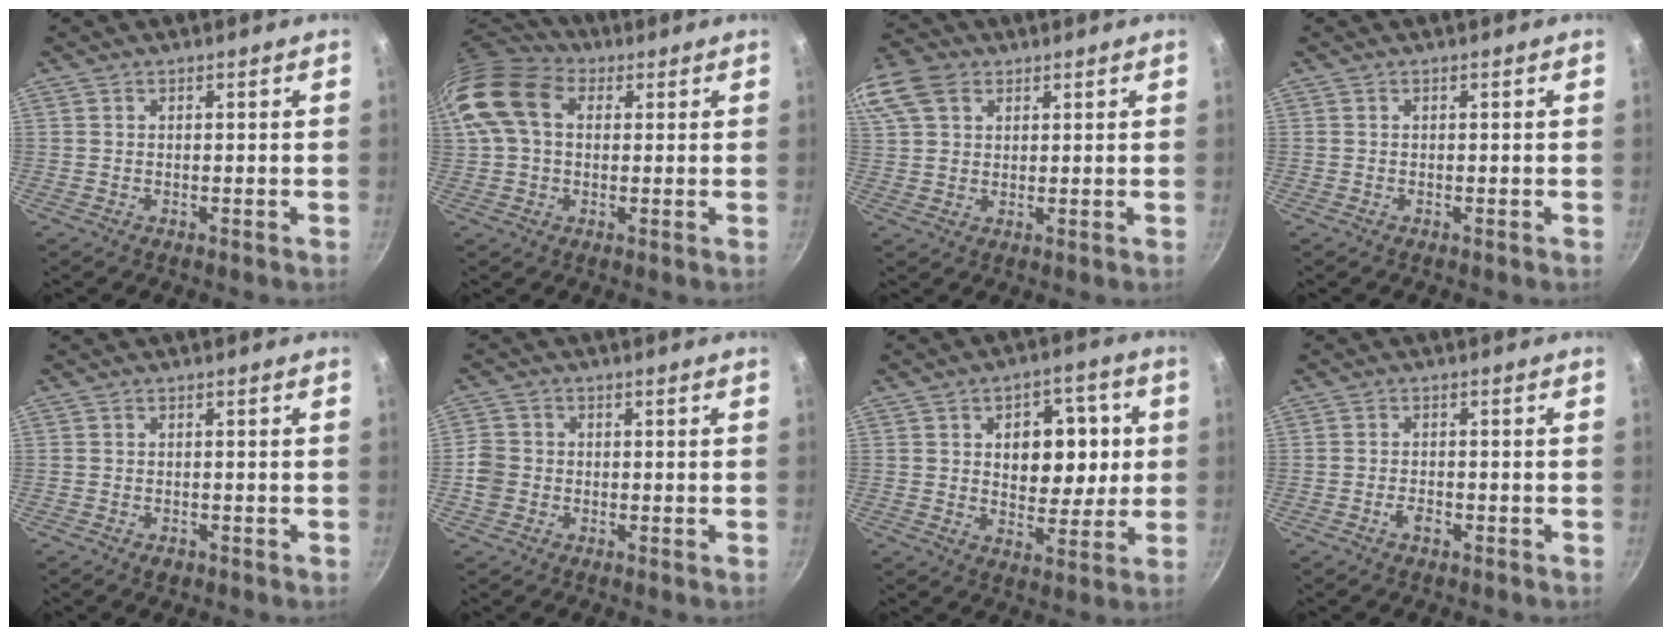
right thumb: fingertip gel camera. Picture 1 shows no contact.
{"total": 15.9, "force": [3.6, 11.2, 10.6], "torque": [-0.209, 0.027, 0.052]}
{"total": 16.0, "force": [7.1, 11.6, 8.4], "torque": [-0.203, 0.032, 0.134]}
{"total": 0.0}
{"total": 1.7, "force": [-0.9, 1.1, 0.9], "torque": [-0.015, 0.005, -0.009]}
{"total": 4.3, "force": [-1.0, 3.8, 1.8], "torque": [-0.022, 0.016, -0.023]}
{"total": 13.0, "force": [2.1, 8.8, 9.4], "torque": [-0.078, -0.005, 0.031]}
{"total": 2.3, "force": [-1.2, 1.2, 1.6], "torque": [-0.028, 0.011, -0.024]}